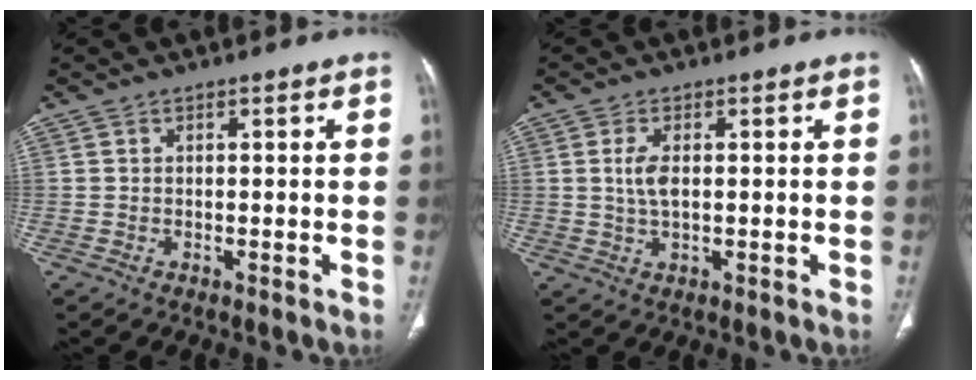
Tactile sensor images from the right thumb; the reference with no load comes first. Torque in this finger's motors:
{"motor_torque": [0.28, -0.31, -0.16, 0.23, 0.16]}